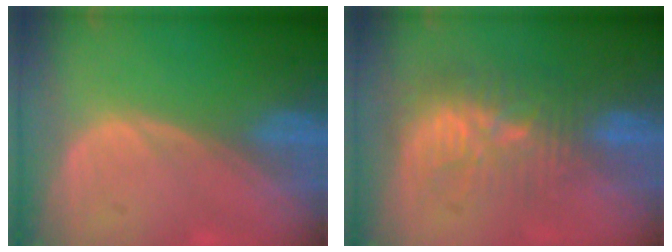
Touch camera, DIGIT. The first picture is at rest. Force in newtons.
{"total": 9.2, "press": 8.5, "slide": 3.4}